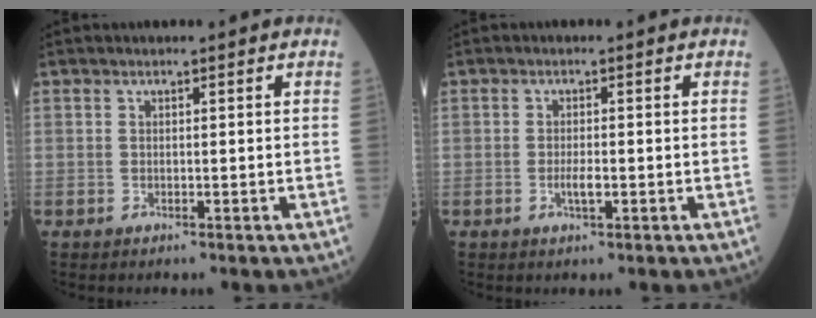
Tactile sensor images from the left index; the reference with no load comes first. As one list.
[{"total": 1.9, "force": [-0.6, 0.5, 1.7], "torque": [-0.034, 0.000, -0.011]}]